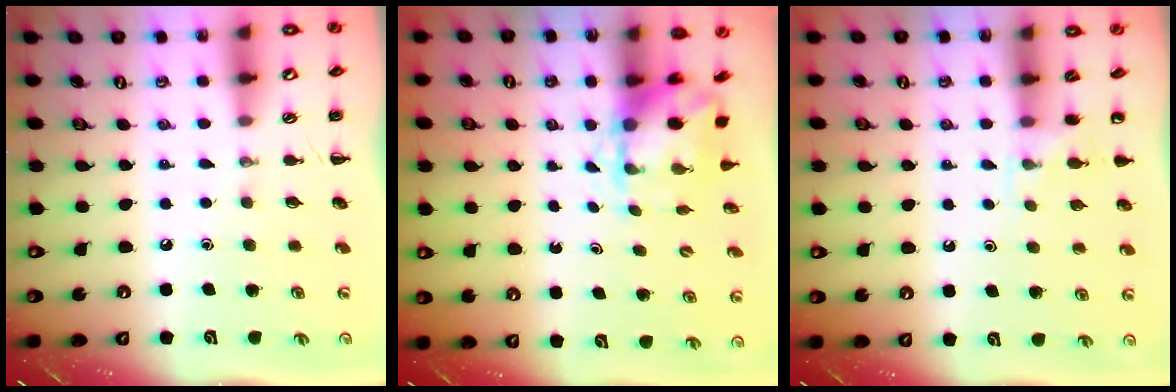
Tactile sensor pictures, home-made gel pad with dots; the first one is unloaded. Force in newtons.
{"total": 4.0, "press": 3.9, "slide": 0.7}
{"total": 4.6, "press": 4.4, "slide": 1.4}